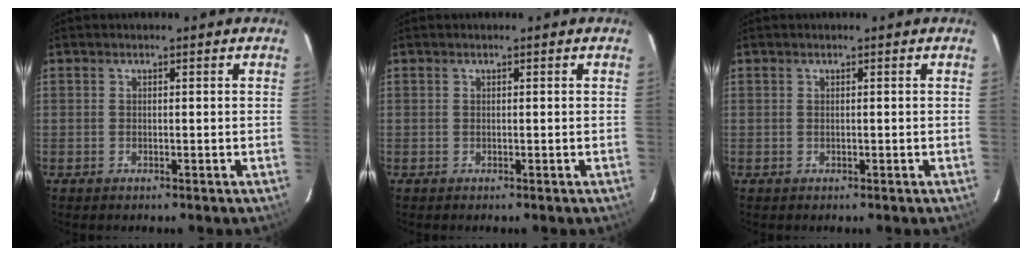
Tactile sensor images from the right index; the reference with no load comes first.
{"total": 0.0}
{"total": 0.0}